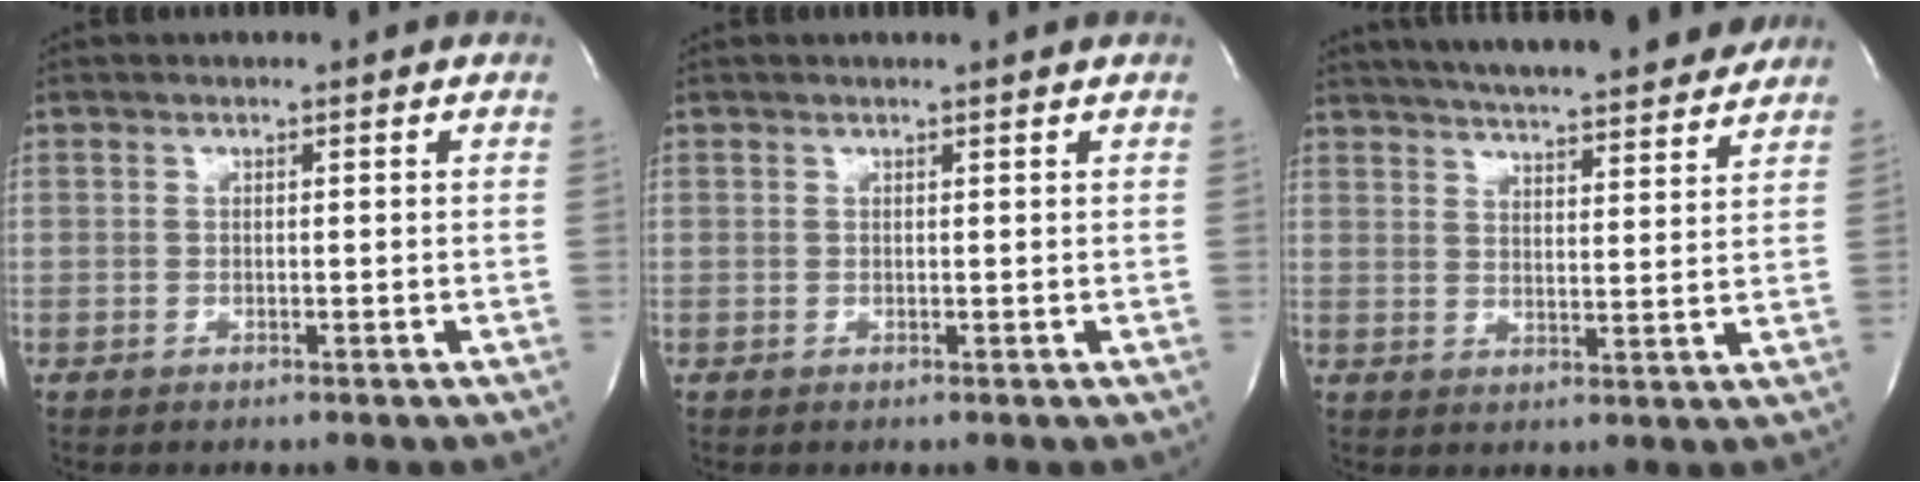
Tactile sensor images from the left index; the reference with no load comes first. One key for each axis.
{"total": 1.6, "fx": 1.5, "fy": -0.4, "fz": 0.4, "tx": -0.014, "ty": 0.003, "tz": 0.021}
{"total": 20.0, "fx": 17.8, "fy": 2.6, "fz": 8.6, "tx": -0.140, "ty": 0.014, "tz": 0.244}